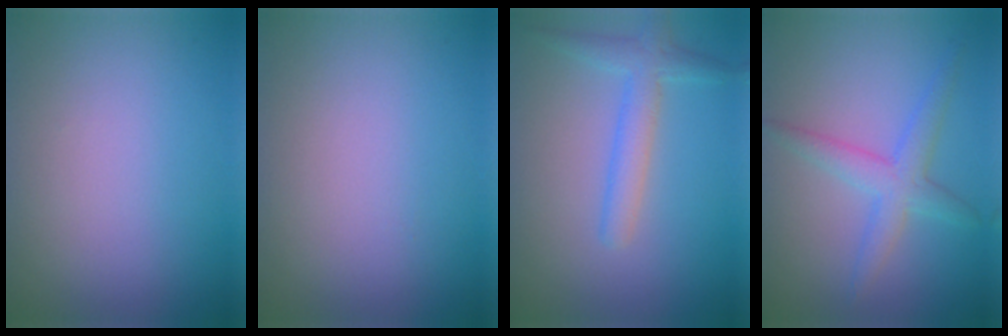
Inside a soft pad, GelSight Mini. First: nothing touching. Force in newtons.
{"total": 0.0}
{"total": 2.8, "press": 2.8, "slide": 0.1}
{"total": 3.1, "press": 3.1, "slide": 0.0}